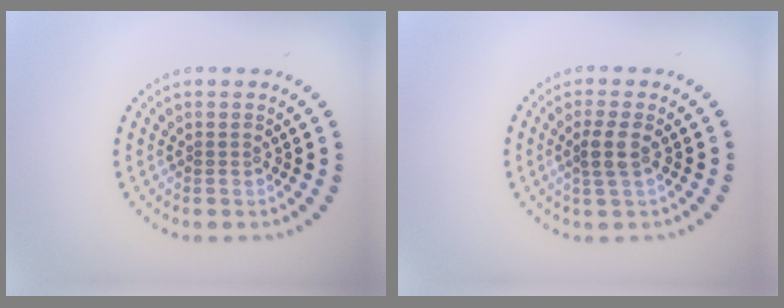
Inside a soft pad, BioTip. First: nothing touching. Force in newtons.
{"total": 1.9, "press": 1.6, "slide": 1.0}